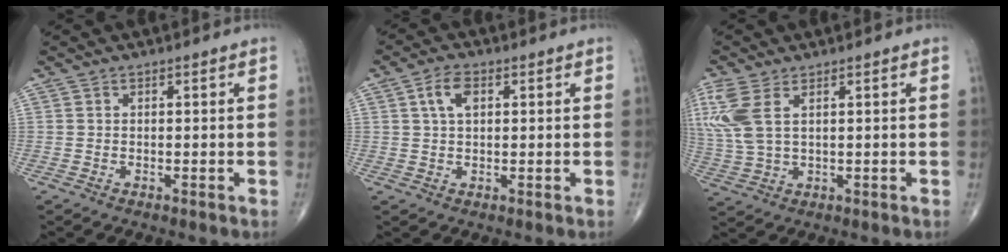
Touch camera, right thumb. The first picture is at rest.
{"total": 4.5, "force": [1.4, 2.7, 3.4], "torque": [-0.060, 0.007, 0.025]}
{"total": 9.3, "force": [3.4, 4.7, 7.3], "torque": [-0.198, 0.007, 0.080]}